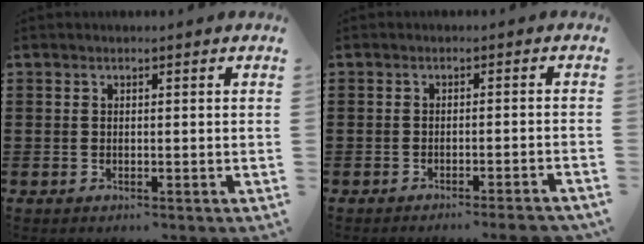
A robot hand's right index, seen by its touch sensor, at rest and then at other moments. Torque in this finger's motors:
{"motor_torque": [1.63, -0.51, 0.26, 0.06]}